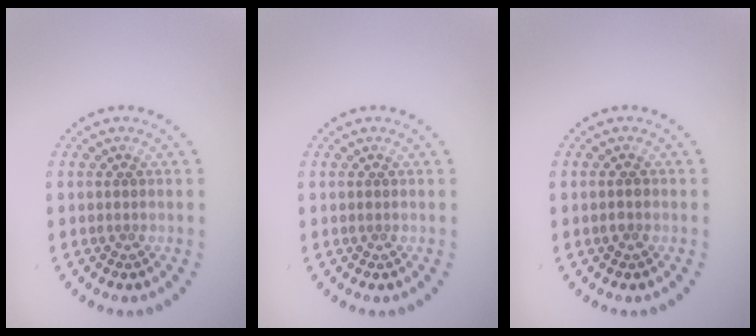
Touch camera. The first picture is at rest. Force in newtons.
{"total": 0.0}
{"total": 0.8, "press": 0.8, "slide": 0.1}